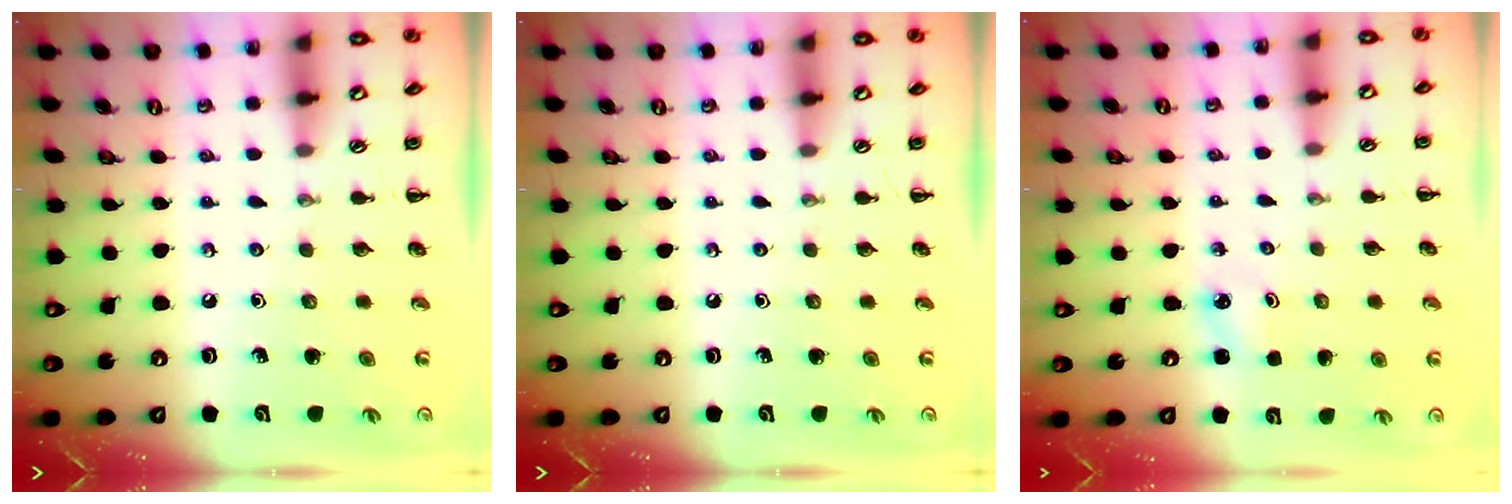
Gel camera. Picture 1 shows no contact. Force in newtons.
{"total": 0.0}
{"total": 2.5, "press": 2.4, "slide": 0.8}